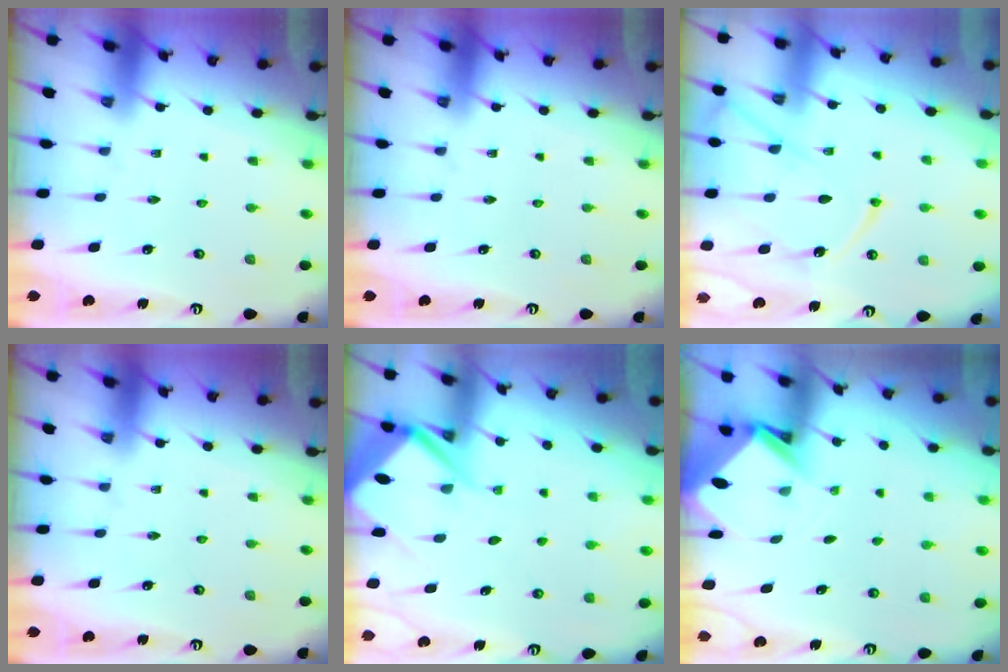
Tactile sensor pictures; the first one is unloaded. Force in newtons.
{"total": 0.0}
{"total": 13.5, "press": 13.4, "slide": 1.6}
{"total": 0.0}
{"total": 7.8, "press": 7.7, "slide": 0.8}
{"total": 3.6, "press": 3.6, "slide": 0.2}